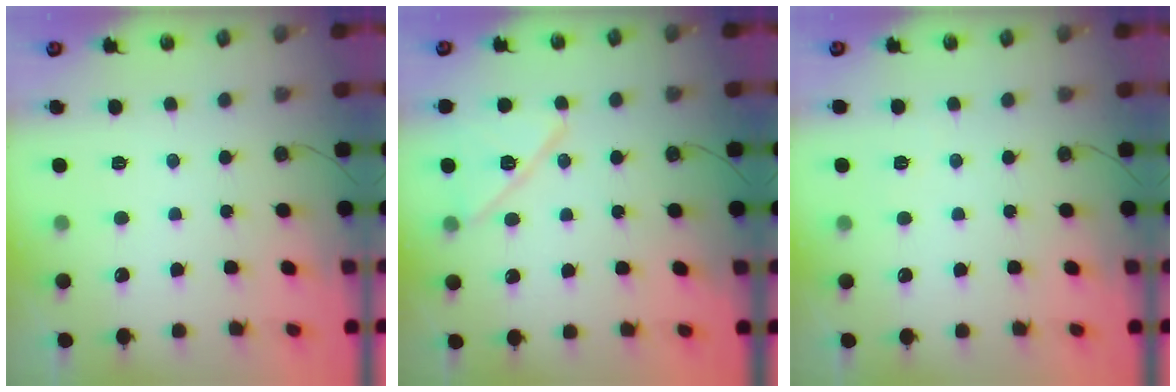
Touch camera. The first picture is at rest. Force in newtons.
{"total": 11.9, "press": 11.9, "slide": 0.6}
{"total": 2.9, "press": 1.6, "slide": 2.4}